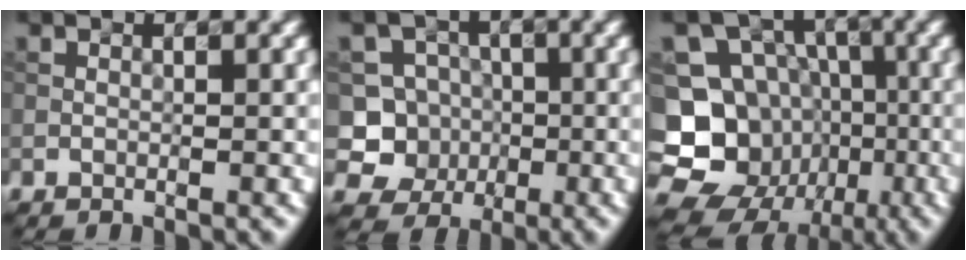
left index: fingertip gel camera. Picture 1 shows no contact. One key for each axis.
{"total": 5.2, "fx": -1.1, "fy": 4.9, "fz": 1.3, "tx": -0.006, "ty": 0.007, "tz": -0.042}
{"total": 17.5, "fx": -5.1, "fy": 16.1, "fz": 4.6, "tx": -0.133, "ty": -0.006, "tz": -0.084}